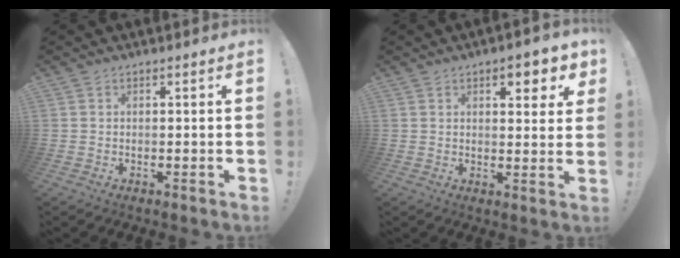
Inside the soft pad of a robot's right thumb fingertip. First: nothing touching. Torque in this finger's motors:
{"motor_torque": [-0.72, 0.87, 0.41, -0.03, 0.27]}